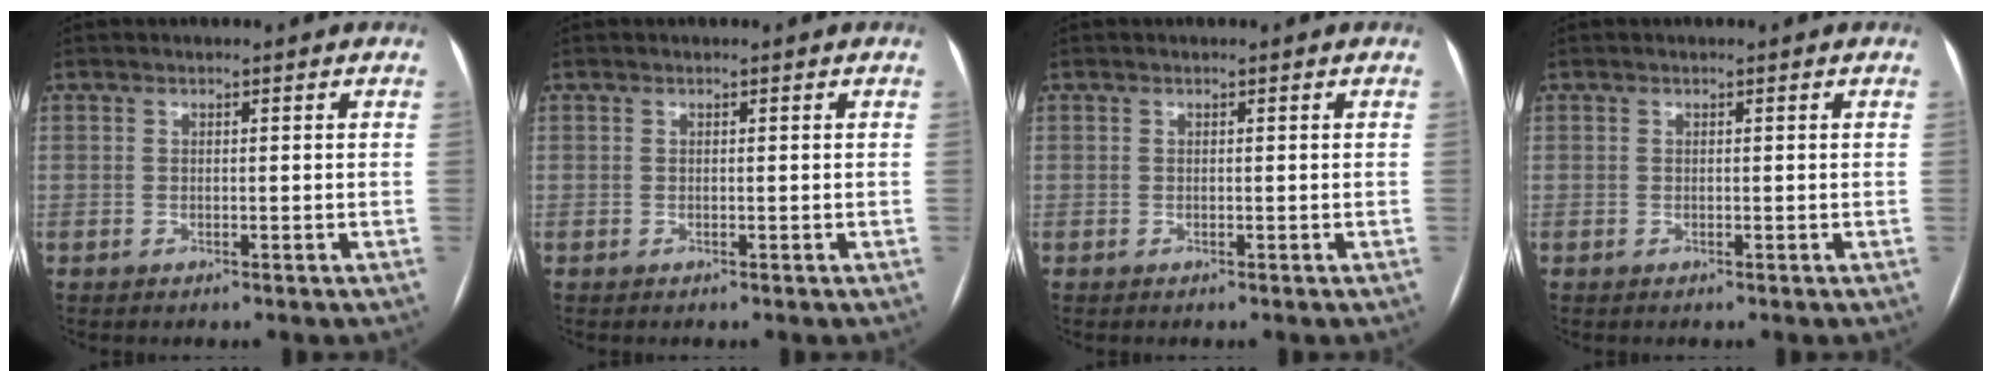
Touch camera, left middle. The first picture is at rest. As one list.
[{"total": 0.0}, {"total": 0.0}, {"total": 0.0}]